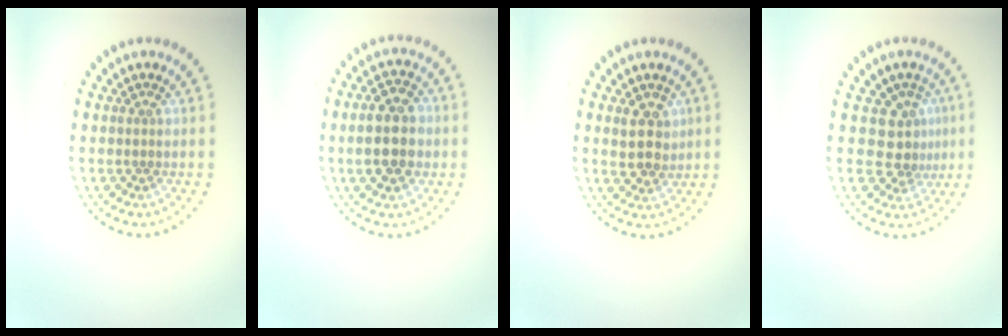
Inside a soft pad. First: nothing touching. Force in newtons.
{"total": 5.5, "press": 5.5, "slide": 0.3}
{"total": 3.1, "press": 2.9, "slide": 1.1}
{"total": 3.1, "press": 2.4, "slide": 1.9}